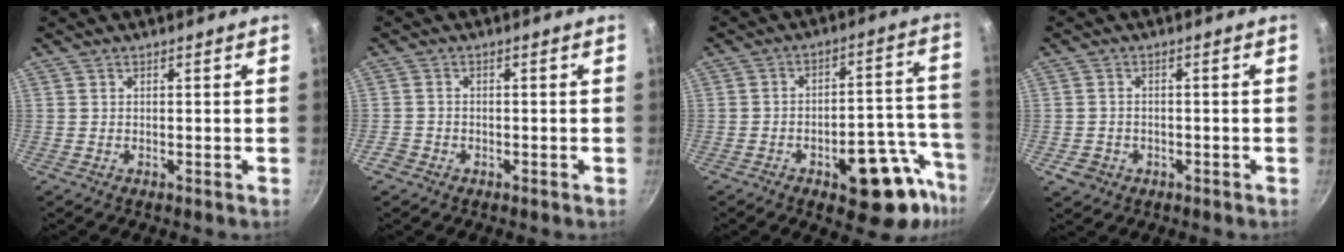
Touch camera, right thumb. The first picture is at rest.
{"total": 2.2, "force": [-1.4, 1.6, 0.6], "torque": [-0.013, 0.012, -0.026]}
{"total": 17.7, "force": [-9.1, 7.8, 13.1], "torque": [-0.100, 0.058, -0.122]}
{"total": 3.7, "force": [-1.5, 3.1, 1.5], "torque": [-0.025, 0.015, -0.015]}